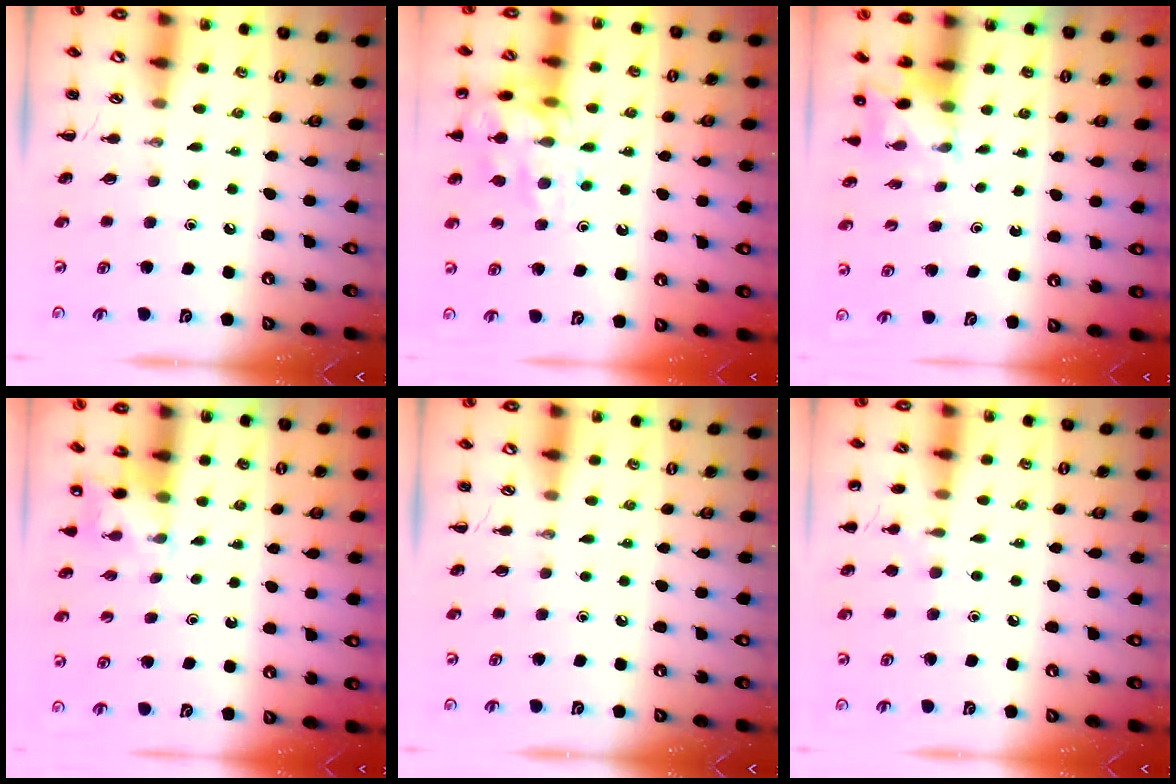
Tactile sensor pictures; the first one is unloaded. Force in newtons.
{"total": 15.7, "press": 15.6, "slide": 1.4}
{"total": 2.4, "press": 2.3, "slide": 0.8}
{"total": 4.3, "press": 4.2, "slide": 0.8}
{"total": 0.0}
{"total": 6.5, "press": 6.3, "slide": 1.7}